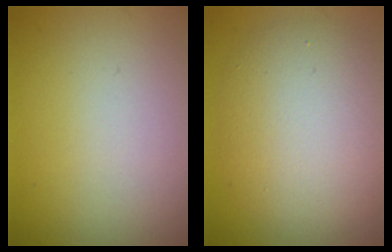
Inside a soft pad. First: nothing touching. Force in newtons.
{"total": 7.6, "press": 7.6, "slide": 0.4}